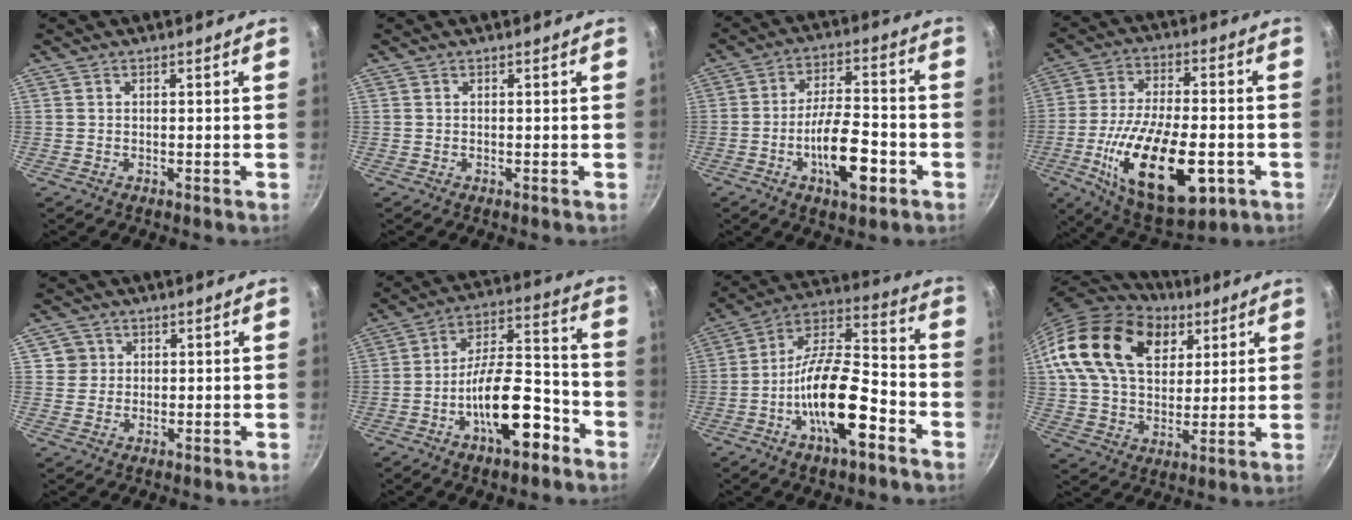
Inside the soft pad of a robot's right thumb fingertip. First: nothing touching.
{"total": 0.0}
{"total": 12.4, "force": [-4.6, 4.9, 10.4], "torque": [-0.163, 0.028, -0.079]}
{"total": 23.1, "force": [-6.9, 10.7, 19.3], "torque": [-0.324, 0.014, -0.106]}
{"total": 3.3, "force": [0.8, 3.2, 0.3], "torque": [0.020, 0.008, 0.009]}
{"total": 16.2, "force": [-7.6, 6.8, 12.5], "torque": [-0.171, 0.067, -0.124]}
{"total": 18.0, "force": [-7.3, 7.0, 14.9], "torque": [-0.244, 0.051, -0.140]}
{"total": 21.3, "force": [9.6, 14.0, 12.9], "torque": [-0.194, -0.016, 0.167]}